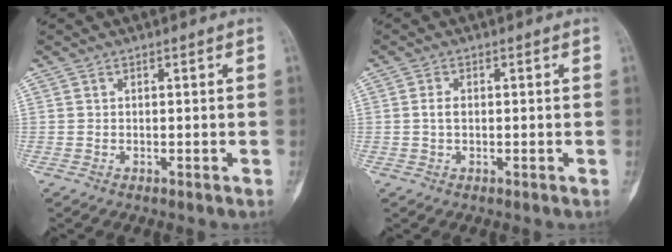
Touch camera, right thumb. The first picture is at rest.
{"total": 1.8, "force": [0.0, 1.1, 1.4], "torque": [-0.026, 0.003, -0.003]}